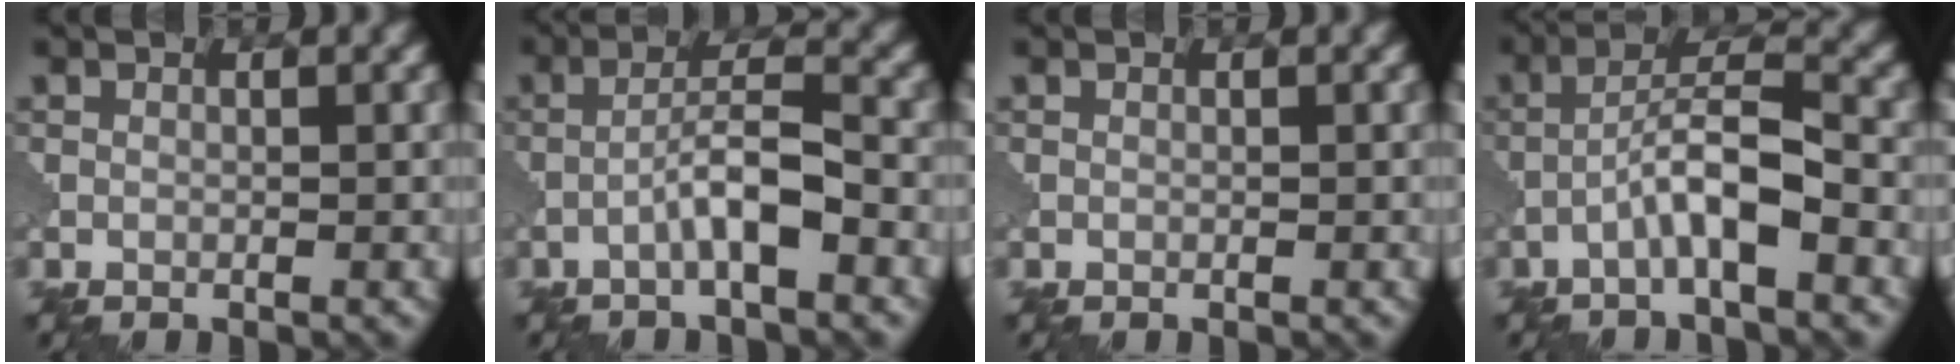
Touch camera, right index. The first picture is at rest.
{"total": 4.1, "force": [-1.9, 0.6, 3.6], "torque": [-0.064, 0.019, -0.040]}
{"total": 0.0}
{"total": 5.1, "force": [-2.2, 0.9, 4.5], "torque": [-0.080, 0.020, -0.047]}